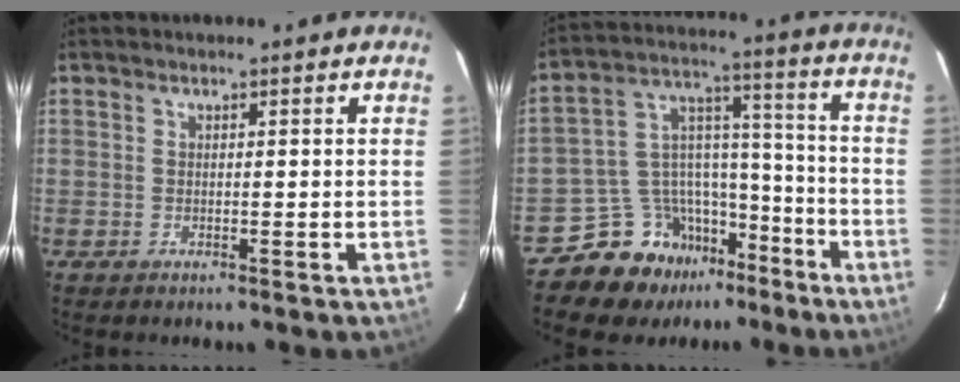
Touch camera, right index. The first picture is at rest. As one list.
[{"total": 13.2, "force": [-10.5, 7.8, 2.2], "torque": [-0.051, 0.068, -0.173]}]